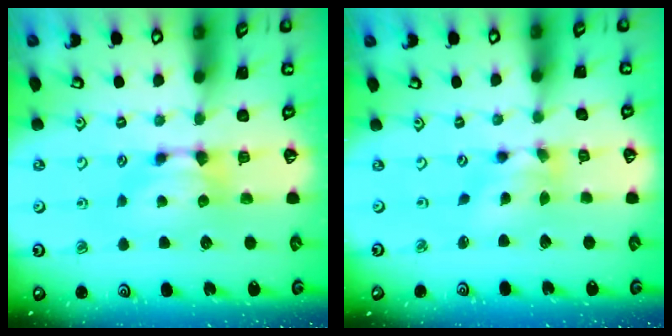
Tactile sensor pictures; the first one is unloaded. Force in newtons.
{"total": 2.6, "press": 2.1, "slide": 1.6}